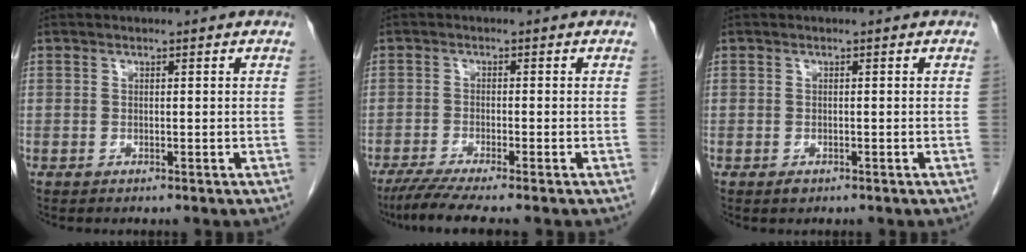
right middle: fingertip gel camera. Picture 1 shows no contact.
{"total": 5.7, "force": [-4.6, -0.7, 3.3], "torque": [-0.053, -0.018, -0.080]}
{"total": 0.7, "force": [-0.4, 0.4, 0.3], "torque": [-0.007, 0.000, -0.004]}